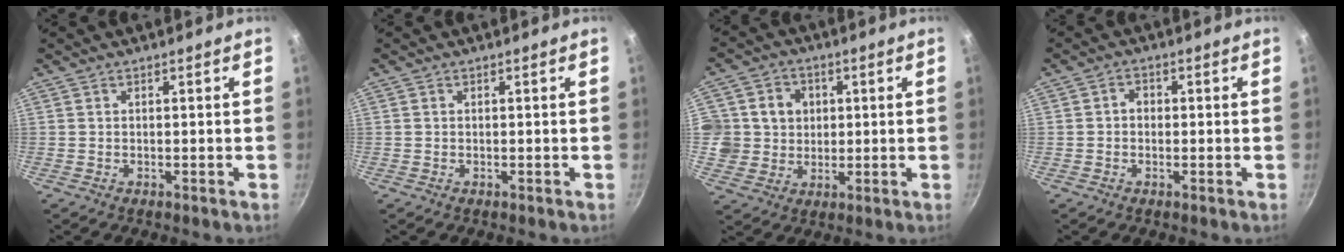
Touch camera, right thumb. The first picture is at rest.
{"total": 0.0}
{"total": 9.8, "force": [1.5, 9.2, 2.9], "torque": [-0.019, 0.004, 0.024]}
{"total": 2.3, "force": [-0.1, 1.9, 1.3], "torque": [-0.011, 0.008, -0.005]}